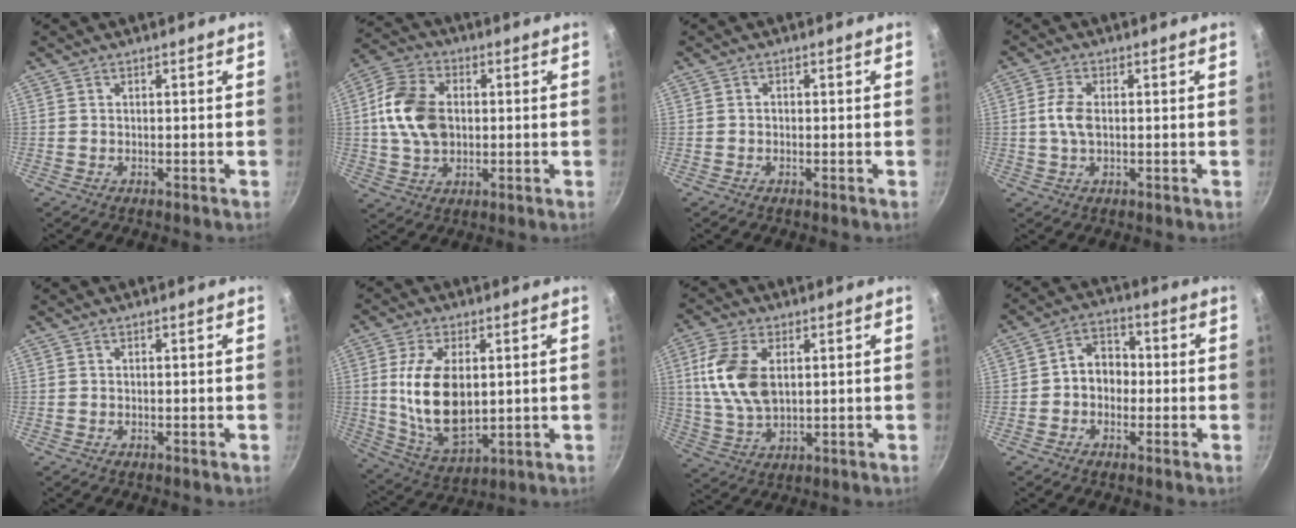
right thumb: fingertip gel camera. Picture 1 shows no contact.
{"total": 13.0, "force": [0.9, 9.1, 9.2], "torque": [-0.160, 0.011, 0.010]}
{"total": 0.7, "force": [-0.3, 0.6, 0.3], "torque": [-0.006, 0.002, -0.004]}
{"total": 4.5, "force": [0.1, 2.5, 3.7], "torque": [-0.079, 0.007, 0.000]}
{"total": 0.0}
{"total": 15.4, "force": [1.7, 8.6, 12.6], "torque": [-0.219, -0.017, 0.045]}
{"total": 11.9, "force": [2.6, 6.9, 9.3], "torque": [-0.179, -0.009, 0.054]}
{"total": 6.7, "force": [-0.8, 5.4, 3.9], "torque": [-0.026, 0.022, -0.024]}